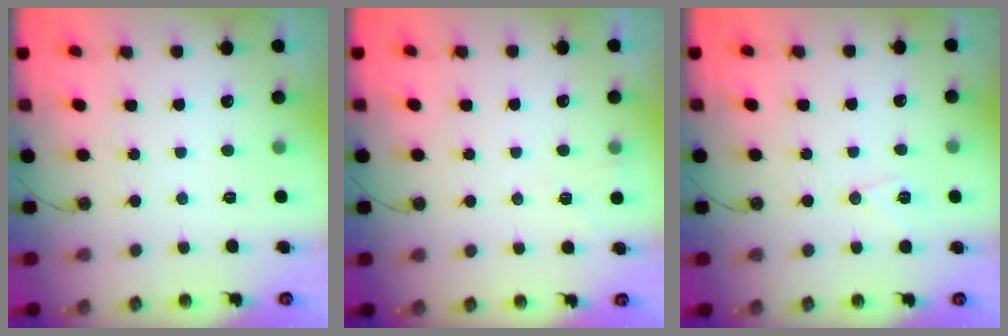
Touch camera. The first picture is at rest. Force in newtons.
{"total": 4.0, "press": 3.6, "slide": 1.7}
{"total": 6.6, "press": 6.2, "slide": 2.4}